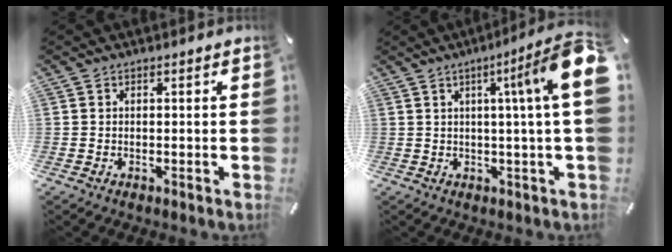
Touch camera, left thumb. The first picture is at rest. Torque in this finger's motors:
{"motor_torque": [0.13, 0.60, 1.28, -0.43, 0.38]}